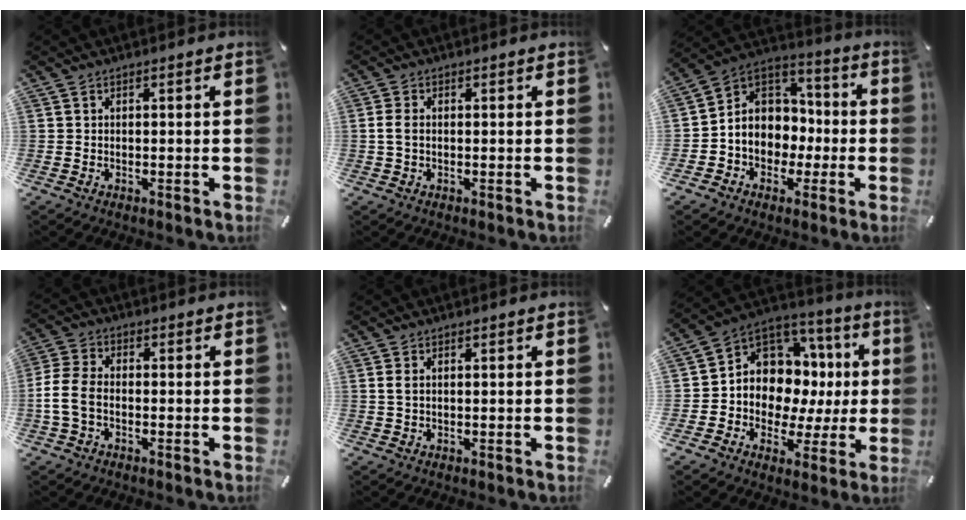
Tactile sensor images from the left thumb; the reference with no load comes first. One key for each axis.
{"total": 2.7, "fx": 0.0, "fy": 1.6, "fz": 2.2, "tx": -0.049, "ty": 0.002, "tz": -0.004}
{"total": 9.2, "fx": -1.3, "fy": 8.9, "fz": 2.1, "tx": -0.051, "ty": -0.004, "tz": -0.020}
{"total": 7.0, "fx": -2.1, "fy": 4.5, "fz": 5.0, "tx": -0.119, "ty": 0.004, "tz": -0.041}
{"total": 2.2, "fx": 0.3, "fy": 1.3, "fz": 1.7, "tx": -0.043, "ty": 0.004, "tz": 0.002}
{"total": 10.5, "fx": 2.0, "fy": 9.5, "fz": 4.1, "tx": -0.066, "ty": -0.044, "tz": 0.046}